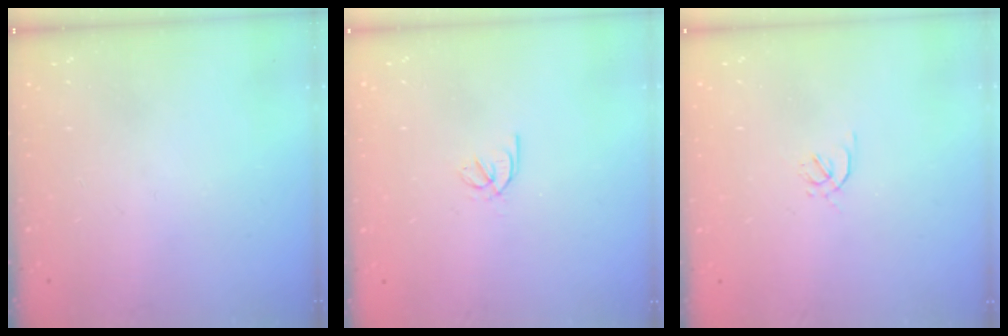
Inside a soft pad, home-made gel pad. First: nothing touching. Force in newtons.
{"total": 2.3, "press": 2.2, "slide": 0.5}
{"total": 1.6, "press": 1.6, "slide": 0.4}